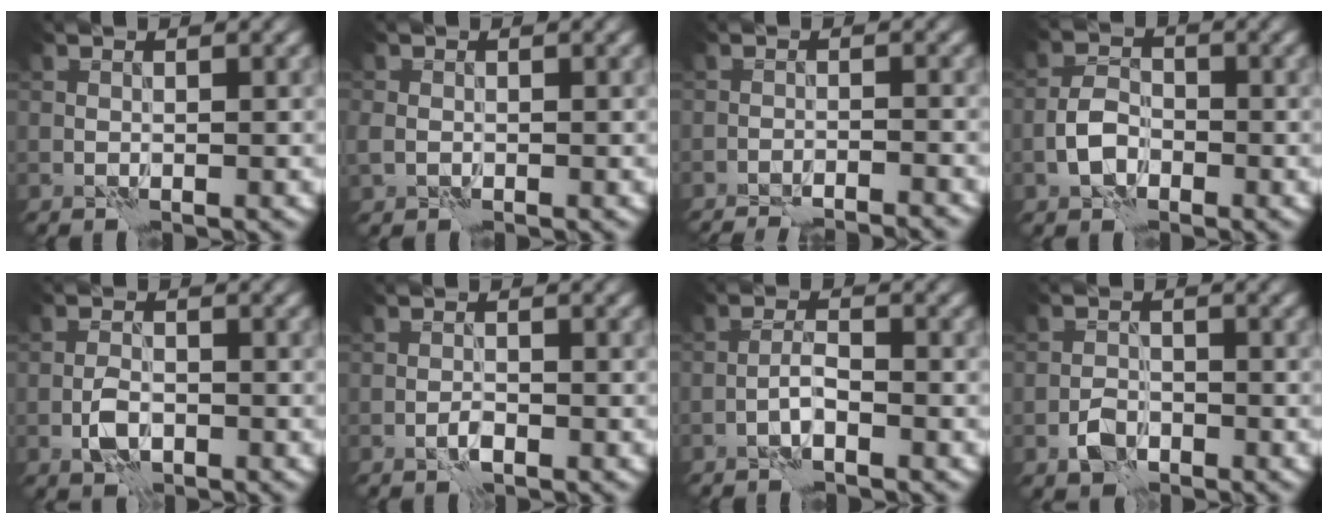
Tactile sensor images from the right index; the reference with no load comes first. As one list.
[{"total": 1.7, "force": [-0.5, 1.4, 0.9], "torque": [-0.019, -0.005, -0.011]}, {"total": 7.1, "force": [-6.8, 1.1, 1.6], "torque": [-0.011, 0.014, -0.091]}, {"total": 3.0, "force": [-1.3, 1.9, 1.8], "torque": [-0.032, 0.007, -0.032]}, {"total": 2.8, "force": [-1.2, 1.6, 2.0], "torque": [-0.038, 0.003, -0.026]}, {"total": 1.1, "force": [-0.7, 0.3, 0.8], "torque": [-0.017, 0.003, -0.016]}, {"total": 1.6, "force": [-1.0, 0.2, 1.2], "torque": [-0.026, 0.009, -0.026]}, {"total": 2.4, "force": [-1.4, 1.5, 1.2], "torque": [-0.019, 0.006, -0.031]}]